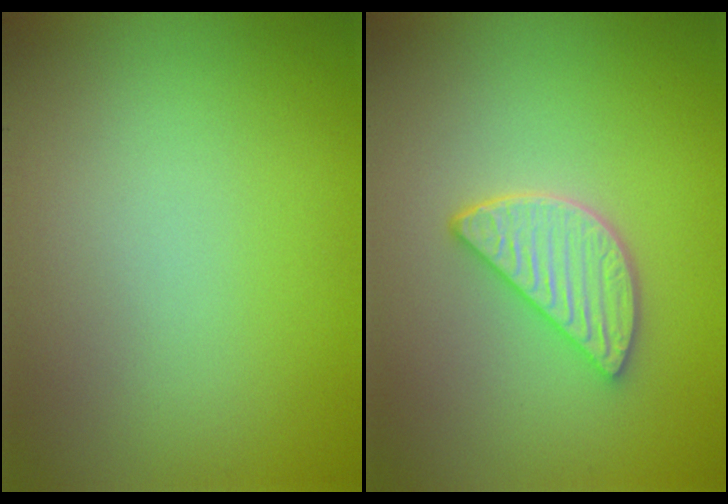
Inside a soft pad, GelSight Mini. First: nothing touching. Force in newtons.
{"total": 3.9, "press": 3.3, "slide": 2.1}